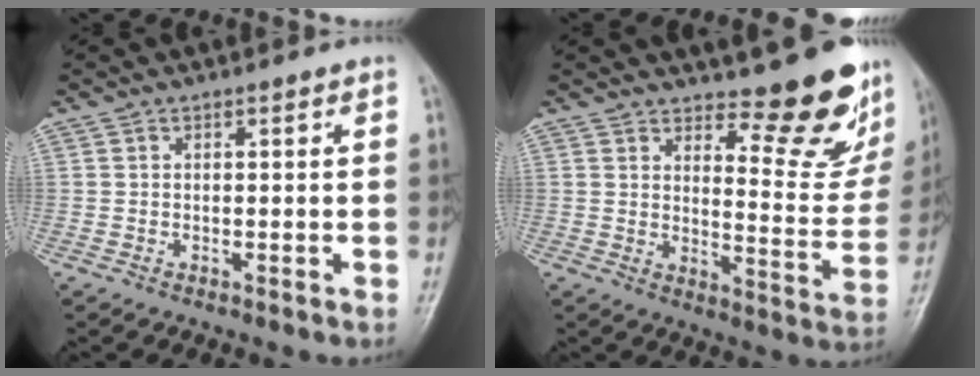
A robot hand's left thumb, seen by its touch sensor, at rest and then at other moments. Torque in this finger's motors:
{"motor_torque": [0.29, 0.32, 0.11, -0.39, 0.05]}